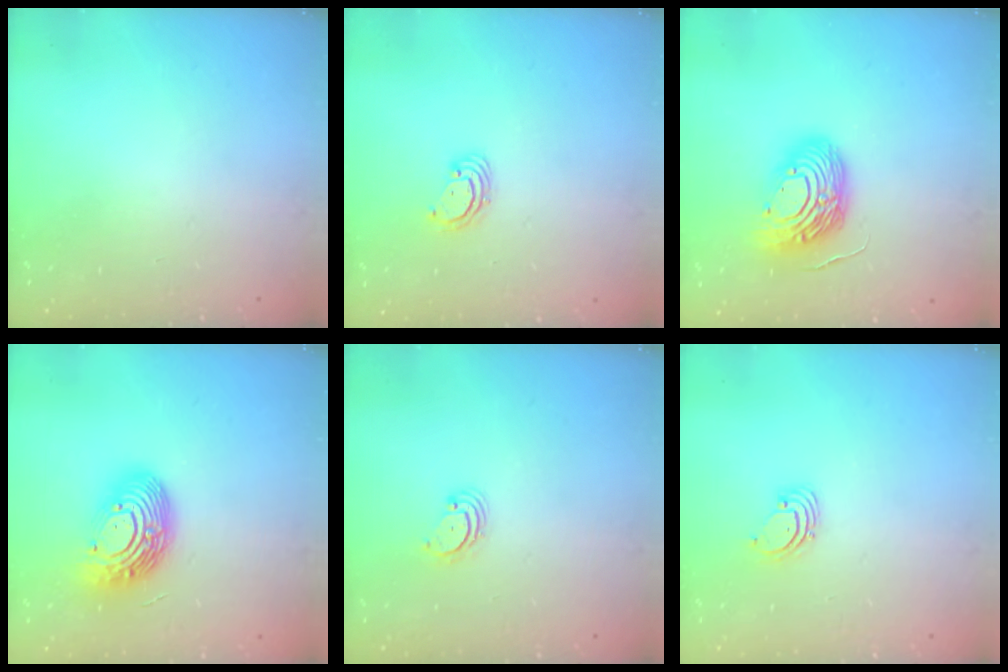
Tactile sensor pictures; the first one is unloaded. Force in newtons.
{"total": 3.3, "press": 3.3, "slide": 0.2}
{"total": 13.9, "press": 13.7, "slide": 2.3}
{"total": 15.1, "press": 15.1, "slide": 1.4}
{"total": 2.7, "press": 2.7, "slide": 0.3}
{"total": 1.5, "press": 1.5, "slide": 0.1}